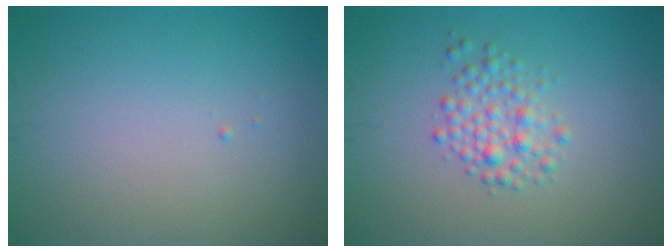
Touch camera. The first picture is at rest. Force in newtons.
{"total": 2.4, "press": 2.4, "slide": 0.1}